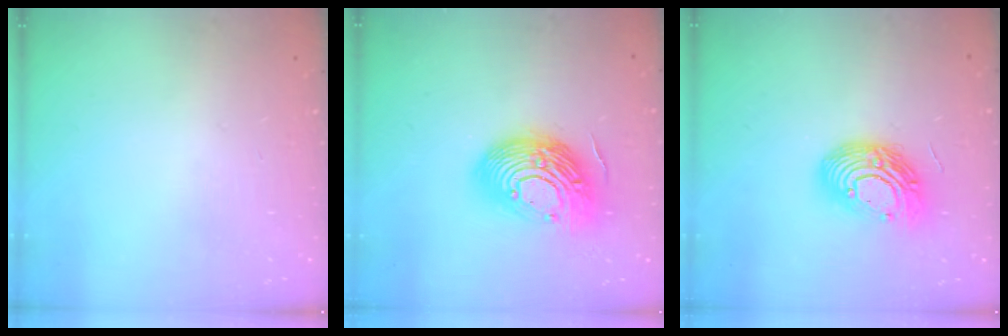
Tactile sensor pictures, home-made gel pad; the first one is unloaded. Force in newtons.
{"total": 20.9, "press": 20.8, "slide": 1.8}
{"total": 14.7, "press": 14.6, "slide": 1.0}